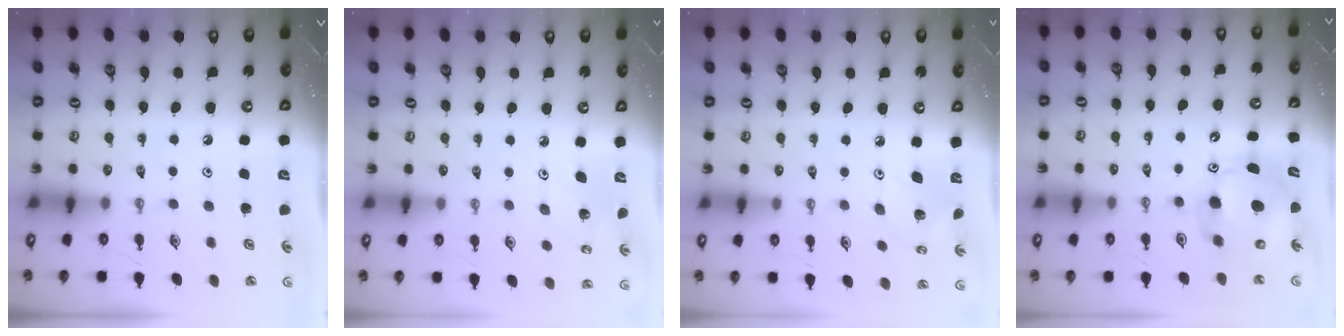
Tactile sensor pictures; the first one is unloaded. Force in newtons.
{"total": 3.6, "press": 3.5, "slide": 0.7}
{"total": 5.3, "press": 5.3, "slide": 0.3}
{"total": 13.3, "press": 13.1, "slide": 2.4}